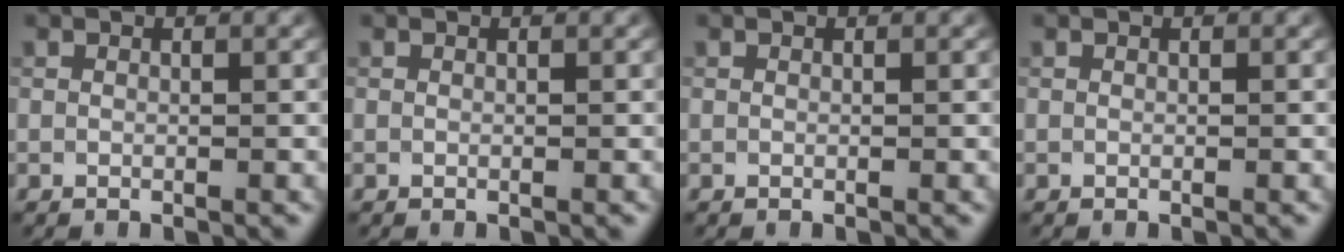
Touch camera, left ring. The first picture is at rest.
{"total": 0.0}
{"total": 0.0}
{"total": 0.0}